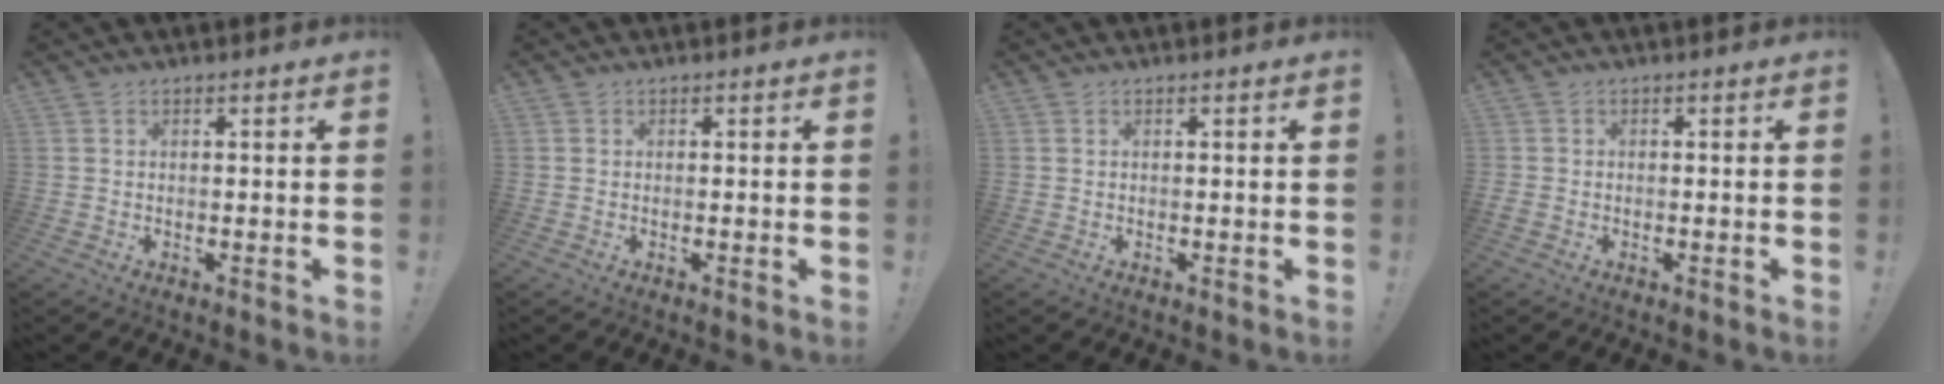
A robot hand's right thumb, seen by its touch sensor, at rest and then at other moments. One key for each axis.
{"total": 0.0}
{"total": 0.0}
{"total": 1.0, "fx": -0.6, "fy": 0.8, "fz": 0.4, "tx": -0.004, "ty": 0.004, "tz": -0.010}